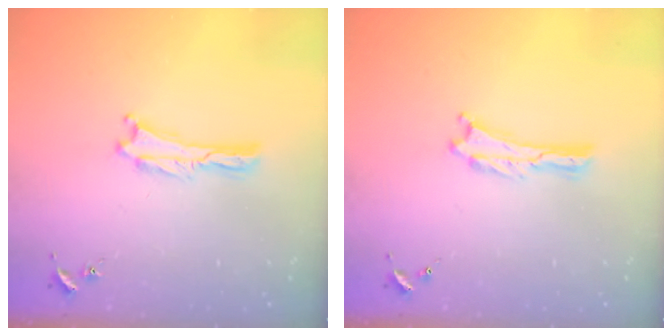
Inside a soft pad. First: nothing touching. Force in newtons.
{"total": 0.0}